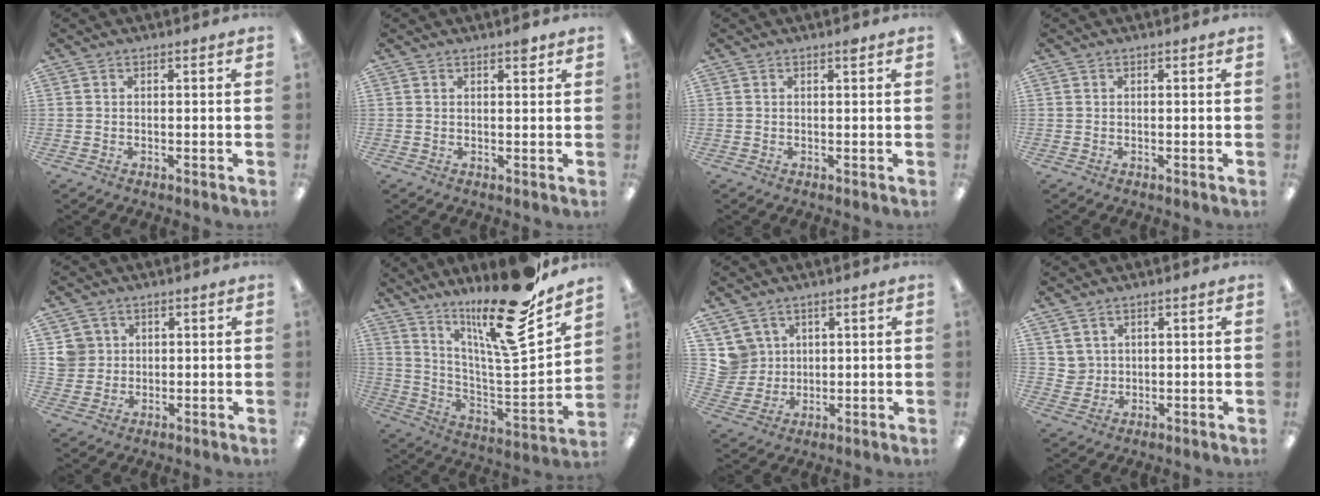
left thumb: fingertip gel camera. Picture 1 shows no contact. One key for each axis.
{"total": 2.2, "fx": 1.5, "fy": 0.8, "fz": 1.4, "tx": -0.015, "ty": -0.005, "tz": 0.023}
{"total": 1.1, "fx": 0.7, "fy": 0.2, "fz": 0.8, "tx": -0.010, "ty": -0.002, "tz": 0.010}
{"total": 0.0}
{"total": 5.1, "fx": 1.4, "fy": 4.9, "fz": 0.6, "tx": -0.013, "ty": 0.005, "tz": 0.025}
{"total": 22.9, "fx": 17.4, "fy": 2.9, "fz": 14.6, "tx": -0.224, "ty": -0.124, "tz": 0.273}
{"total": 6.7, "fx": 3.1, "fy": 6.0, "fz": 0.0, "tx": -0.006, "ty": -0.009, "tz": 0.061}
{"total": 3.3, "fx": 1.9, "fy": 2.6, "fz": -0.2, "tx": -0.002, "ty": -0.005, "tz": 0.034}